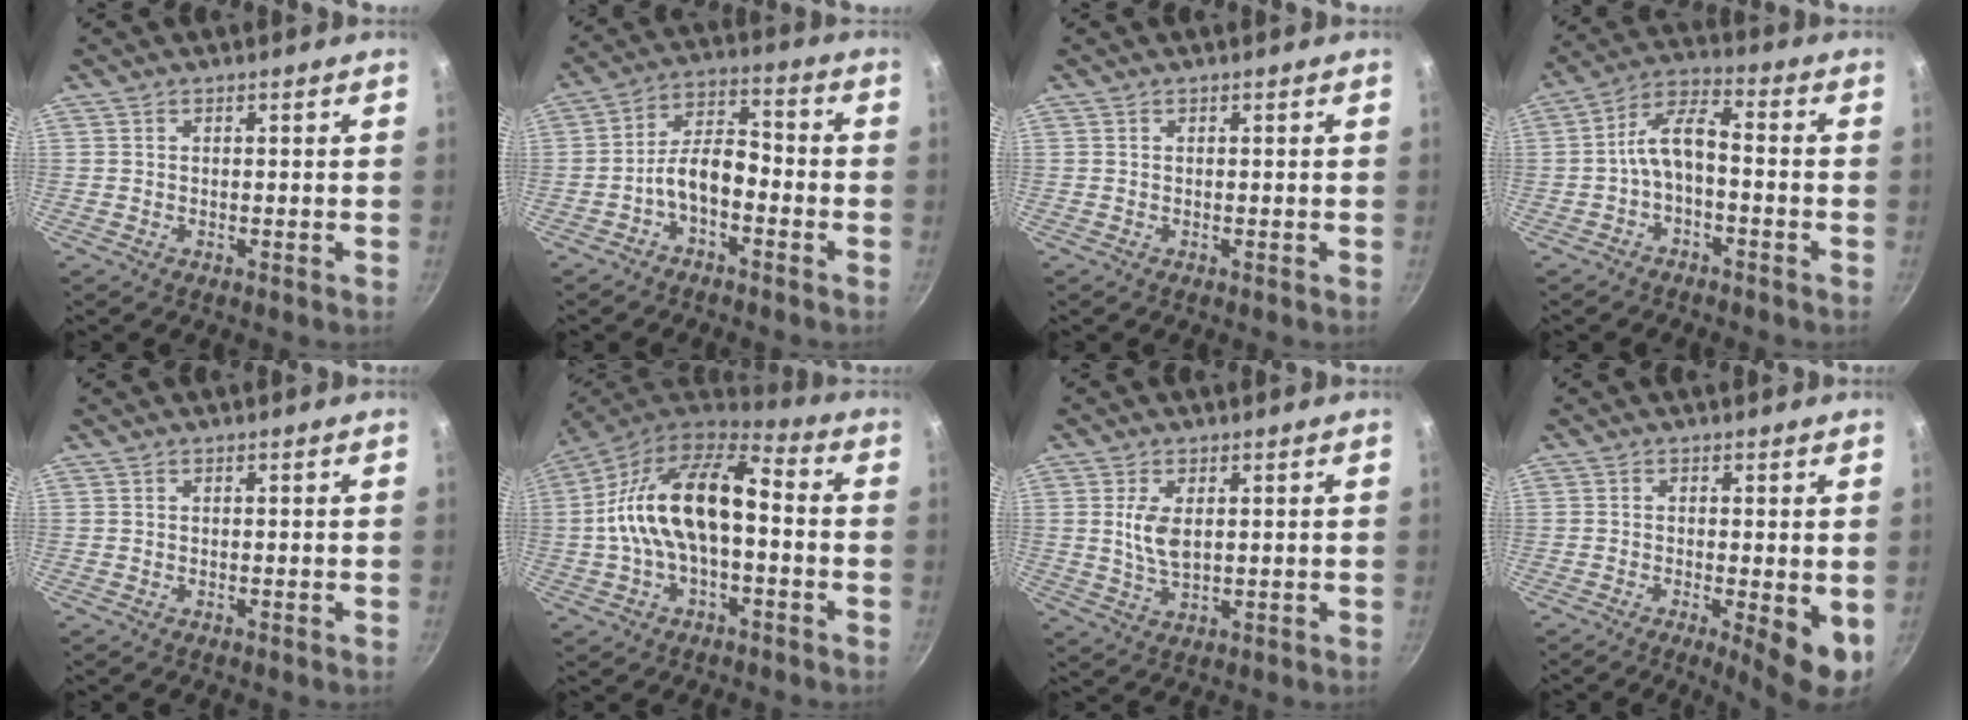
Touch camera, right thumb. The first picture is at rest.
{"total": 7.7, "force": [-3.4, 4.0, 5.6], "torque": [-0.088, 0.052, -0.068]}
{"total": 0.0}
{"total": 7.6, "force": [-2.3, 3.4, 6.4], "torque": [-0.123, 0.045, -0.049]}
{"total": 0.0}
{"total": 18.8, "force": [-0.9, 9.8, 16.0], "torque": [-0.277, 0.047, -0.030]}
{"total": 5.6, "force": [1.2, 2.9, 4.6], "torque": [-0.088, -0.012, 0.024]}
{"total": 7.0, "force": [-1.3, 1.8, 6.6], "torque": [-0.085, -0.011, -0.014]}